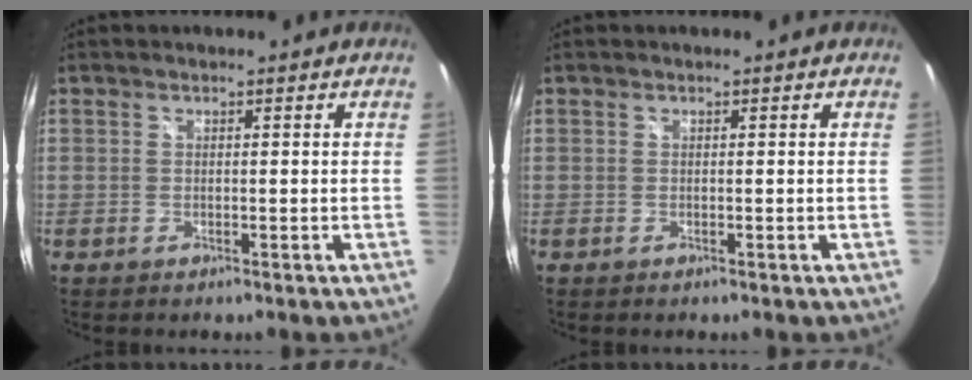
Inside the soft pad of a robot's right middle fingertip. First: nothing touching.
{"total": 0.0}